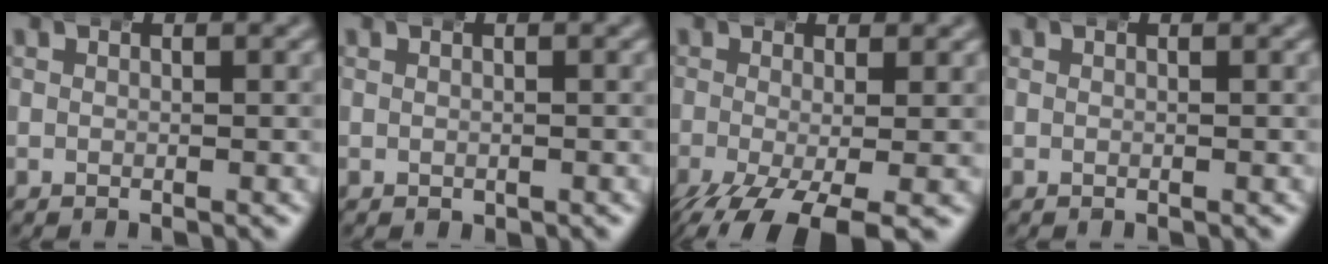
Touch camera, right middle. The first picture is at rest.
{"total": 0.6, "force": [-0.1, 0.5, 0.2], "torque": [-0.007, -0.004, 0.002]}
{"total": 6.9, "force": [-4.0, 3.0, 4.8], "torque": [-0.095, -0.036, -0.047]}
{"total": 0.0}